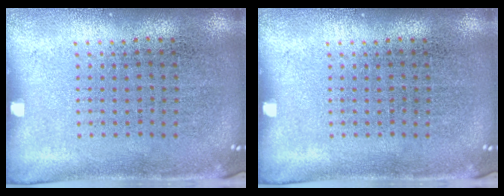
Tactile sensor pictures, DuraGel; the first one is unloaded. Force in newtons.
{"total": 0.0}